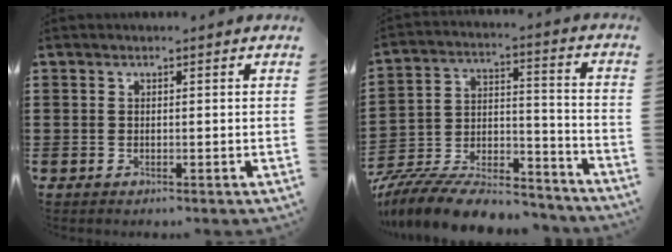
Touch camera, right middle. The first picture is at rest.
{"total": 11.1, "force": [-10.4, 1.9, 3.3], "torque": [-0.059, 0.020, -0.207]}